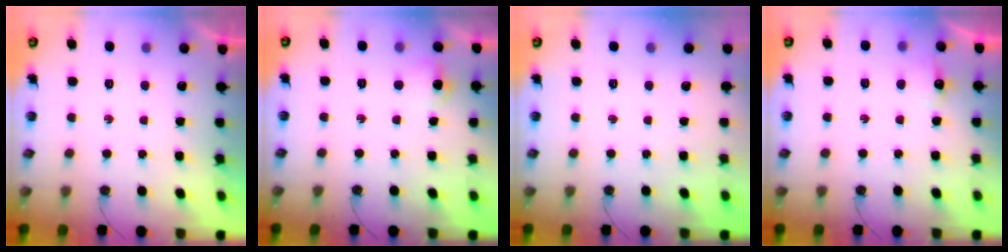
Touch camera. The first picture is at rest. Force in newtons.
{"total": 7.2, "press": 7.1, "slide": 1.0}
{"total": 0.0}
{"total": 4.4, "press": 4.3, "slide": 0.8}